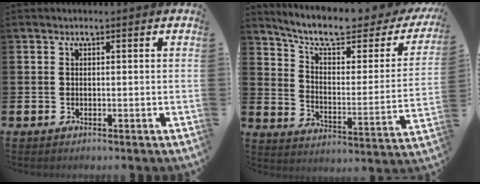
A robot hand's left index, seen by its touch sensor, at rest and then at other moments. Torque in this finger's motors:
{"motor_torque": [-0.12, -1.07, 0.75, 0.21]}